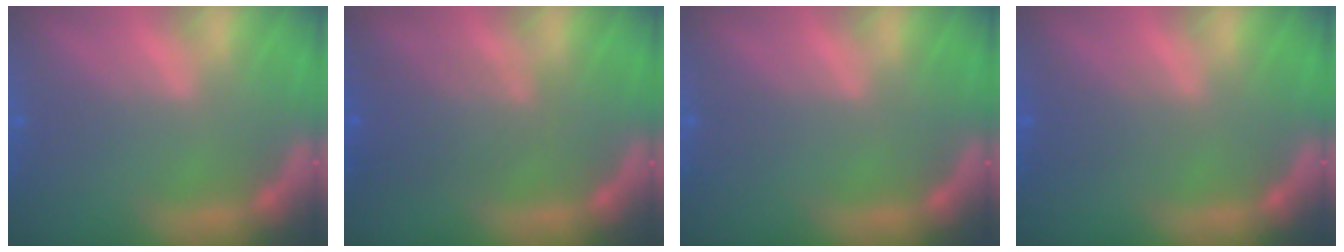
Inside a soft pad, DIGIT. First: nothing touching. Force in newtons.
{"total": 4.1}
{"total": 0.0}
{"total": 2.0}